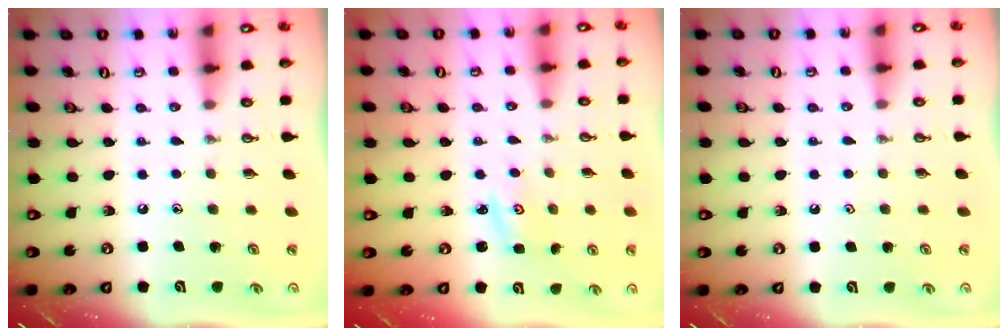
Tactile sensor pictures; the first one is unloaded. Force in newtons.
{"total": 2.7, "press": 2.7, "slide": 0.4}
{"total": 0.6, "press": 0.6, "slide": 0.0}